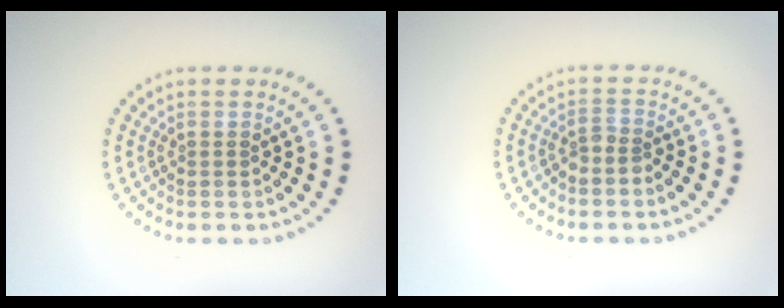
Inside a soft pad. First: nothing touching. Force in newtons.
{"total": 1.5, "press": 1.1, "slide": 1.0}